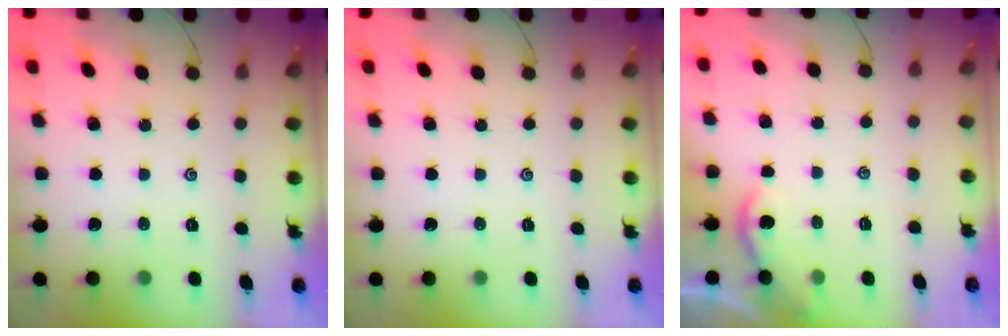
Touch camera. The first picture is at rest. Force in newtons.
{"total": 0.0}
{"total": 1.8, "press": 1.7, "slide": 0.5}